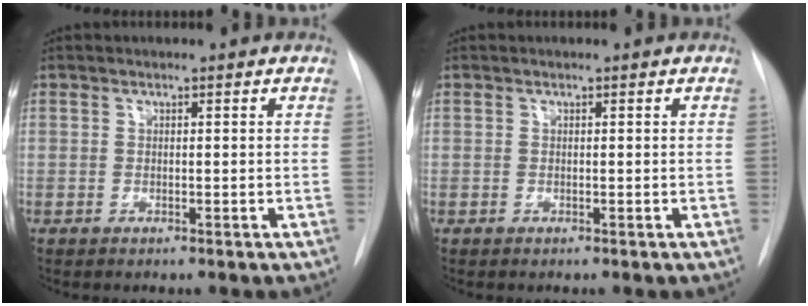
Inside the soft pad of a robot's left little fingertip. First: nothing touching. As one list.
[{"total": 0.0}]